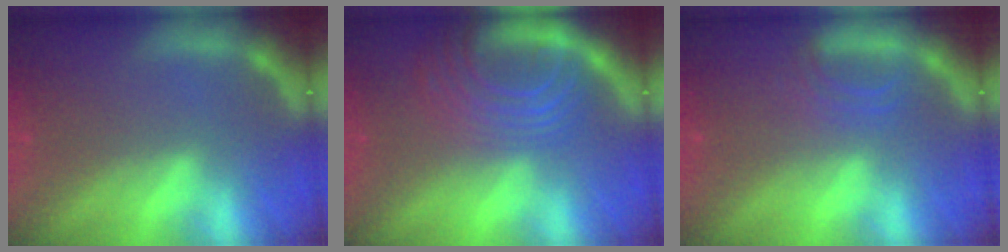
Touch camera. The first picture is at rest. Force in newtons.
{"total": 10.0}
{"total": 2.5}